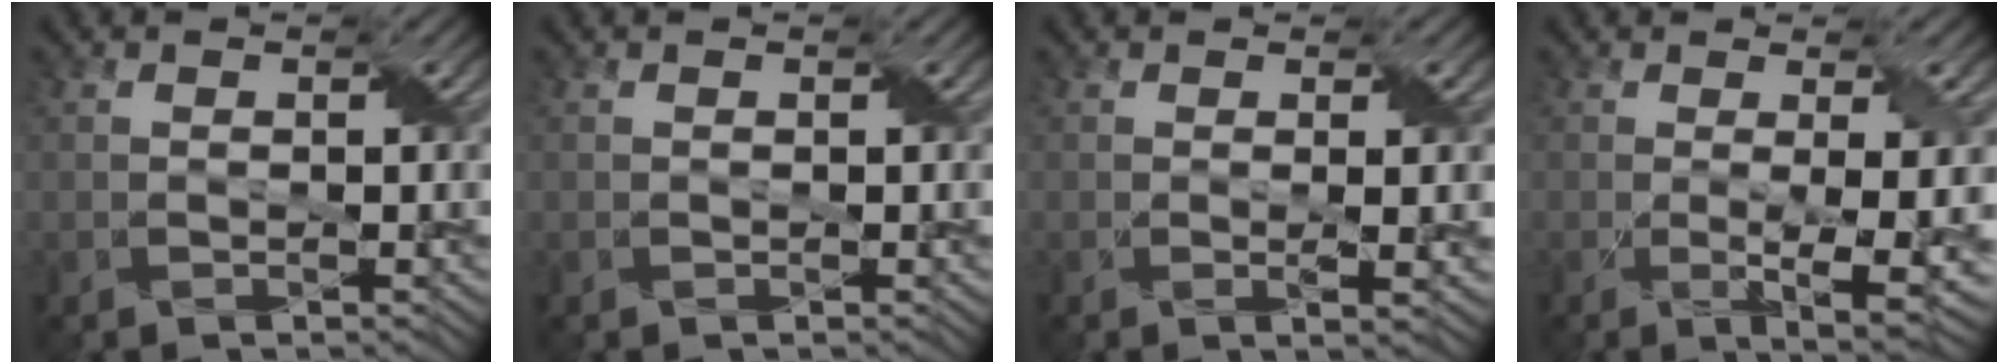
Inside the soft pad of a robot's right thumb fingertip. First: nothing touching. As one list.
[{"total": 0.0}, {"total": 2.7, "force": [0.3, 0.4, 2.6], "torque": [-0.046, 0.001, 0.006]}, {"total": 5.5, "force": [-0.2, 1.0, 5.4], "torque": [-0.094, -0.011, 0.002]}]